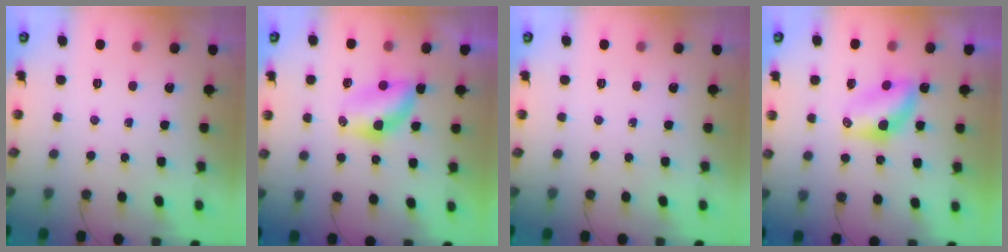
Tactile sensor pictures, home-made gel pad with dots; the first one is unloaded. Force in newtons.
{"total": 7.7, "press": 7.1, "slide": 3.0}
{"total": 0.0}
{"total": 6.9, "press": 6.9, "slide": 0.4}